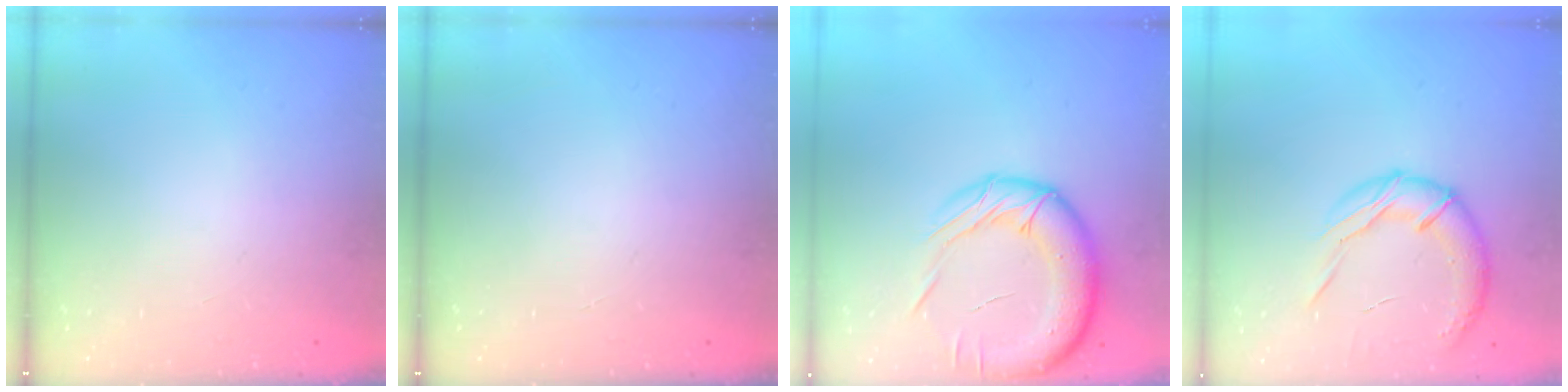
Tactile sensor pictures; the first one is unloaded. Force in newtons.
{"total": 0.0}
{"total": 20.3, "press": 19.9, "slide": 4.2}
{"total": 14.9, "press": 14.7, "slide": 2.3}